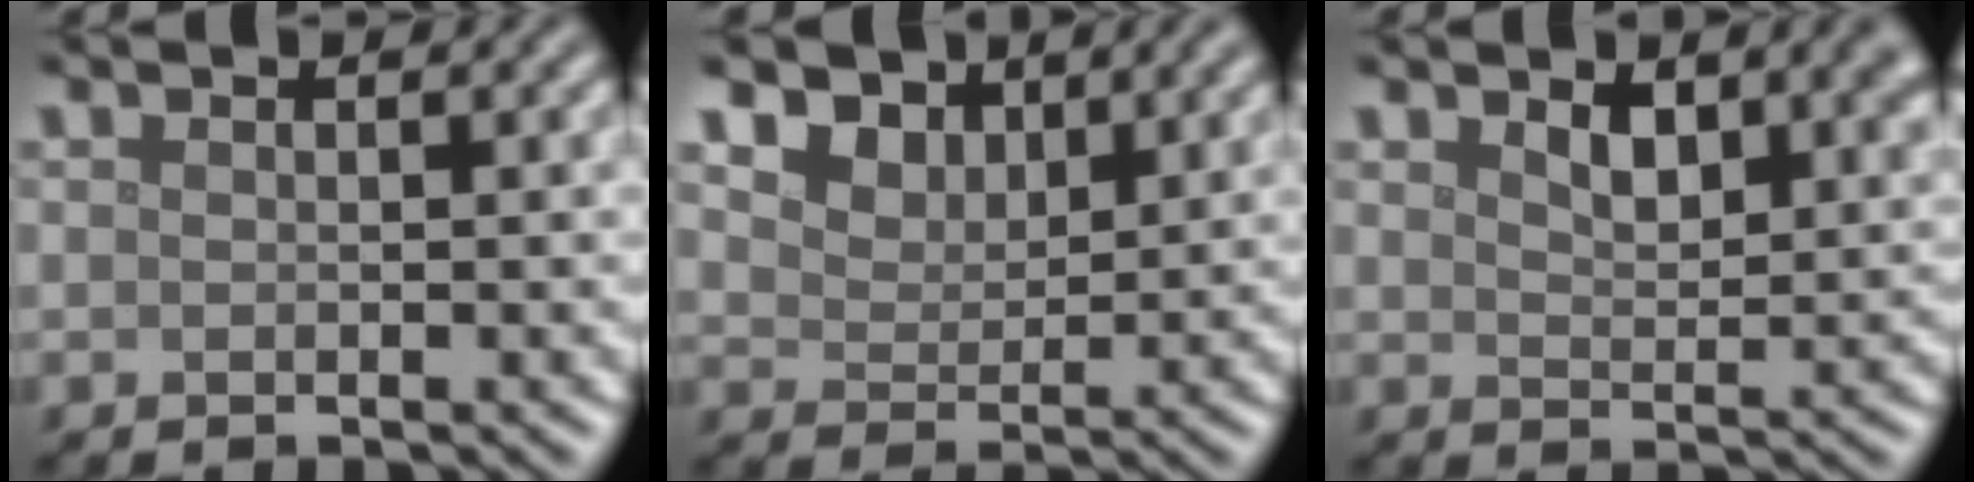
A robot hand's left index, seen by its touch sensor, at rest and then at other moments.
{"total": 5.3, "force": [3.9, 3.1, 2.0], "torque": [-0.066, -0.011, 0.069]}
{"total": 3.7, "force": [2.2, 1.7, 2.4], "torque": [-0.042, -0.003, 0.037]}